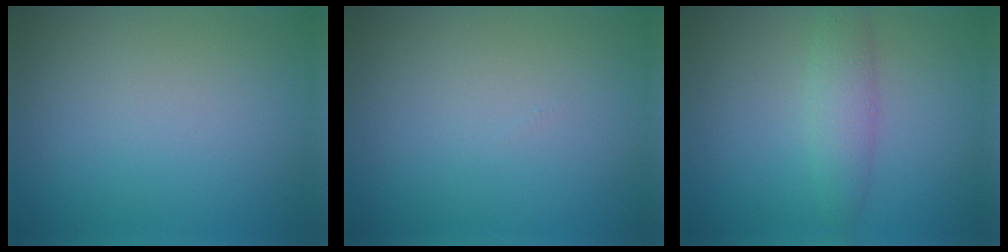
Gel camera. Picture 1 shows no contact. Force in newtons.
{"total": 0.0}
{"total": 2.7, "press": 2.7, "slide": 0.1}